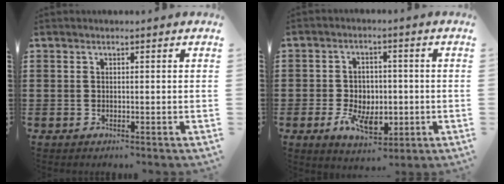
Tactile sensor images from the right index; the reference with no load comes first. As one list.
[{"total": 6.7, "force": [-1.8, 4.6, 4.5], "torque": [-0.079, 0.003, -0.037]}]